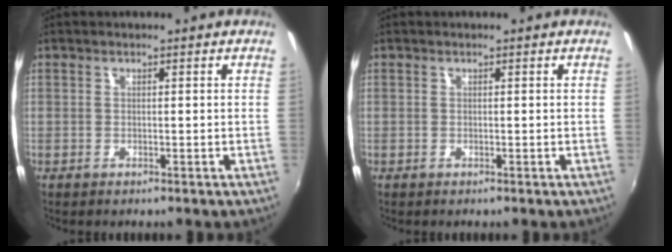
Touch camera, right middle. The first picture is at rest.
{"total": 0.0}